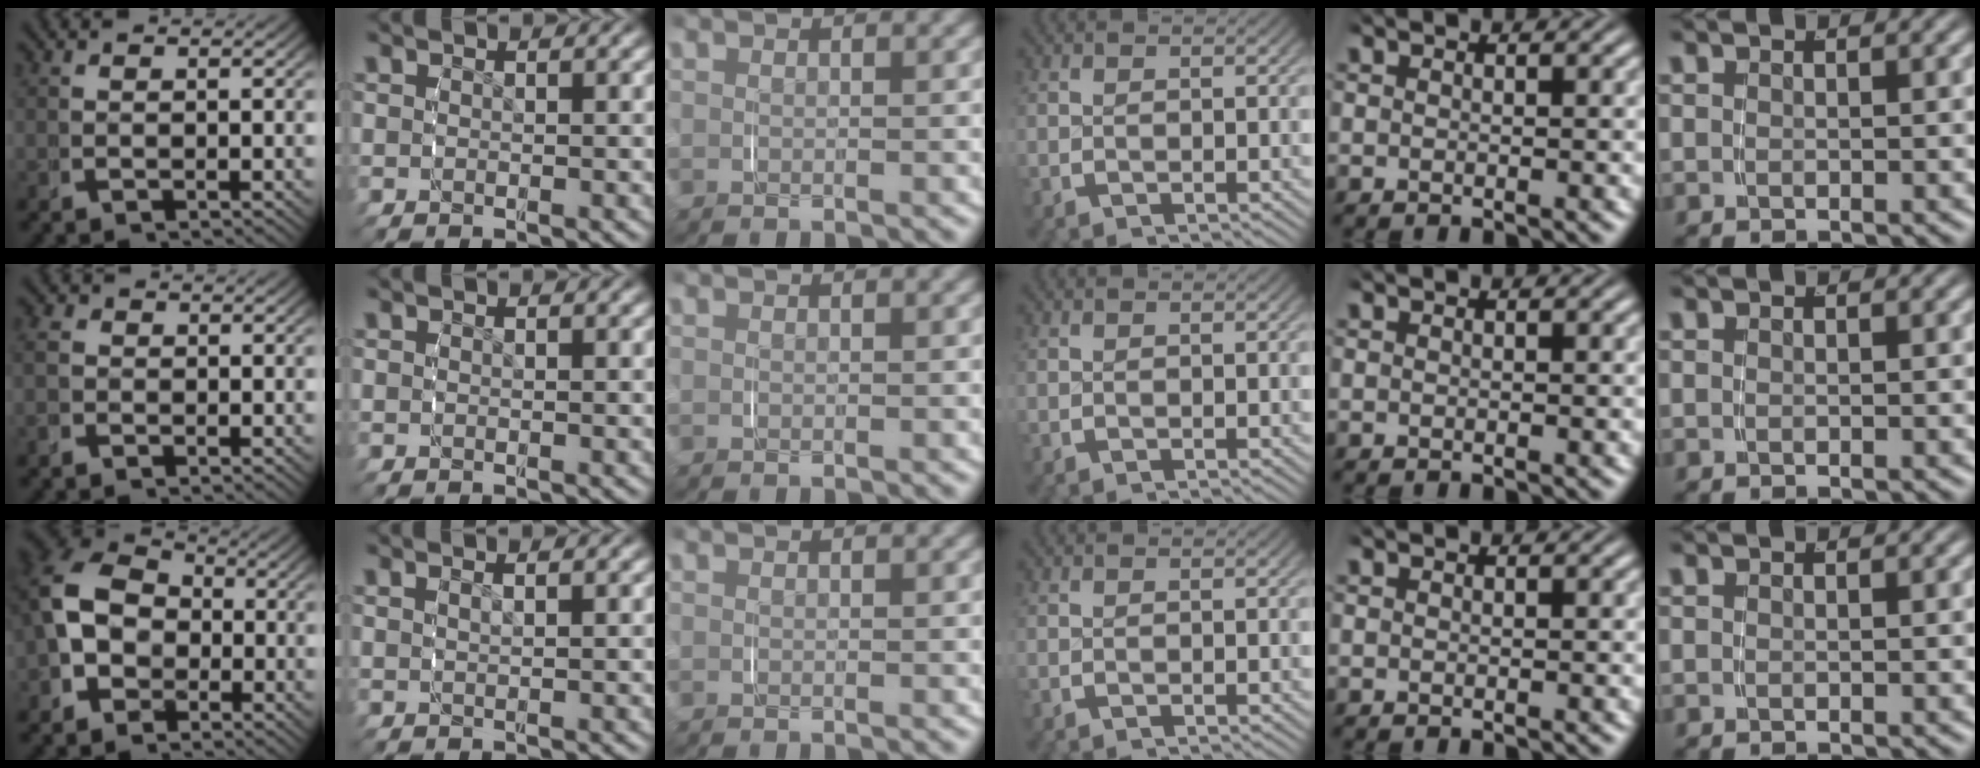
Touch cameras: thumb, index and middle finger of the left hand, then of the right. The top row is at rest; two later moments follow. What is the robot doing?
{"motion": "grasp_and_lifting", "object": "napkin"}